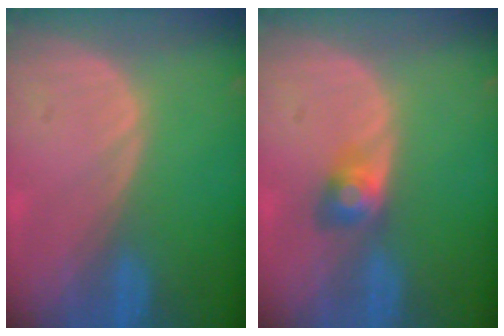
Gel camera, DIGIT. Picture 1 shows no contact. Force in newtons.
{"total": 2.9, "press": 2.8, "slide": 0.1}